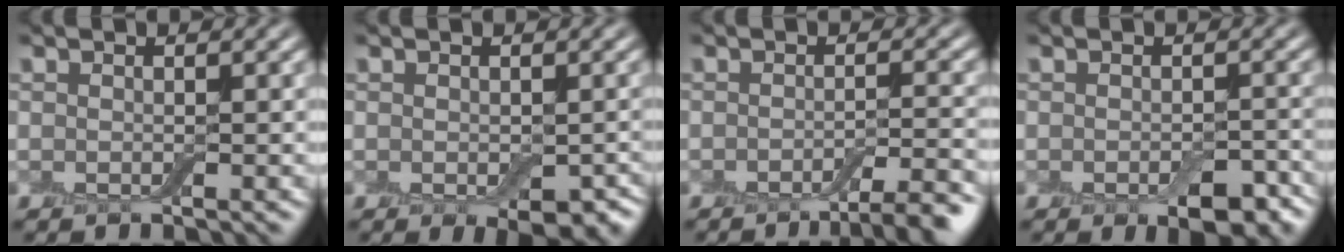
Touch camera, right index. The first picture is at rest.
{"total": 3.1, "force": [-1.1, 1.6, 2.5], "torque": [-0.031, -0.015, -0.007]}
{"total": 4.4, "force": [-2.8, 1.0, 3.3], "torque": [-0.038, 0.003, -0.043]}
{"total": 3.5, "force": [-1.8, 1.5, 2.6], "torque": [-0.035, -0.003, -0.020]}